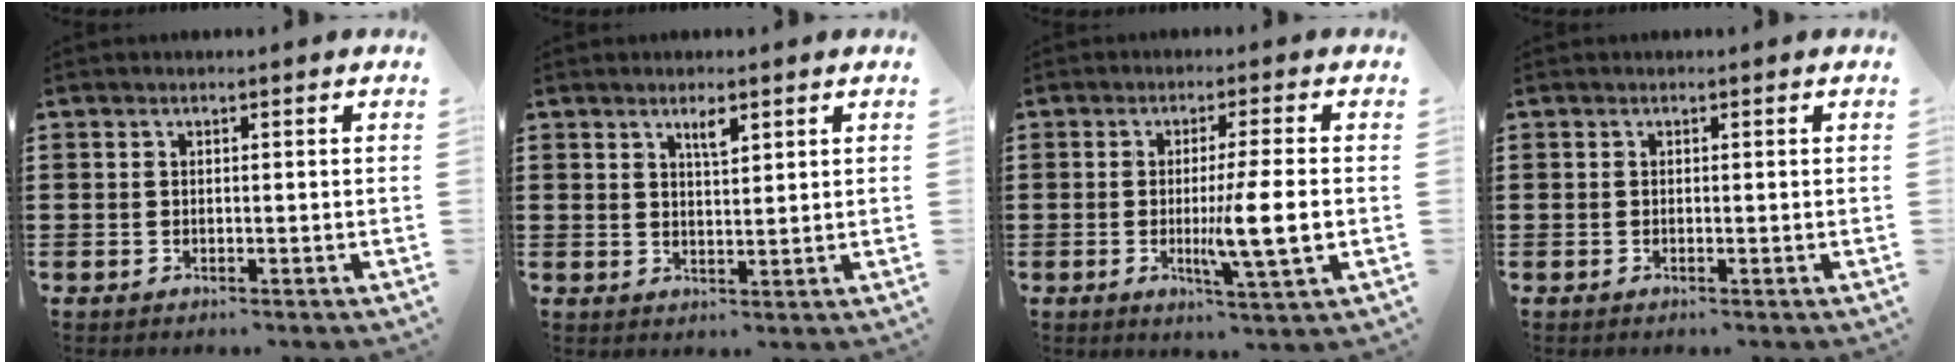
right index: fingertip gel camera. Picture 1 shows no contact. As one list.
[{"total": 2.4, "force": [1.6, 0.6, 1.7], "torque": [-0.028, -0.001, 0.025]}, {"total": 7.8, "force": [-1.0, 0.2, 7.8], "torque": [-0.138, -0.015, -0.019]}, {"total": 0.0}]